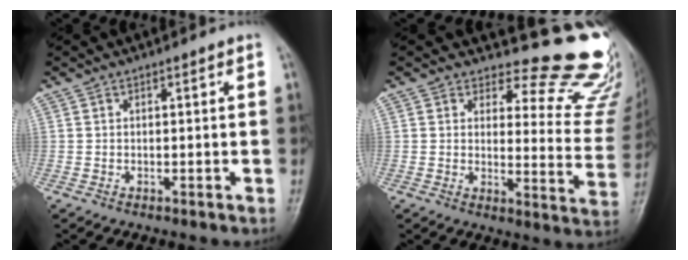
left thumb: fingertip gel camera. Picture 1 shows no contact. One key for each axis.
{"total": 16.3, "fx": 15.2, "fy": 4.4, "fz": 3.7, "tx": 0.005, "ty": -0.169, "tz": 0.157}